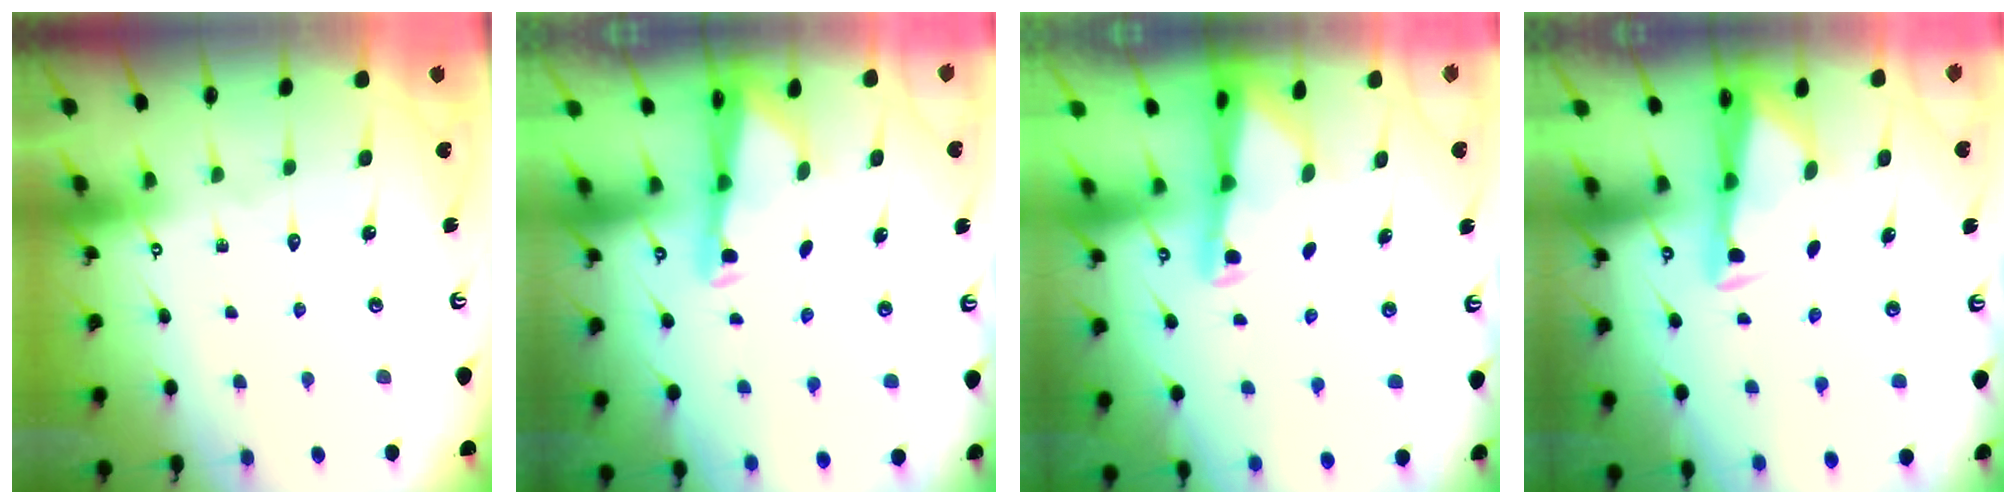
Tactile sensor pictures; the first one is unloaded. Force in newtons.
{"total": 2.7, "press": 2.6, "slide": 0.5}
{"total": 2.4, "press": 2.3, "slide": 0.5}
{"total": 2.9, "press": 2.8, "slide": 0.9}